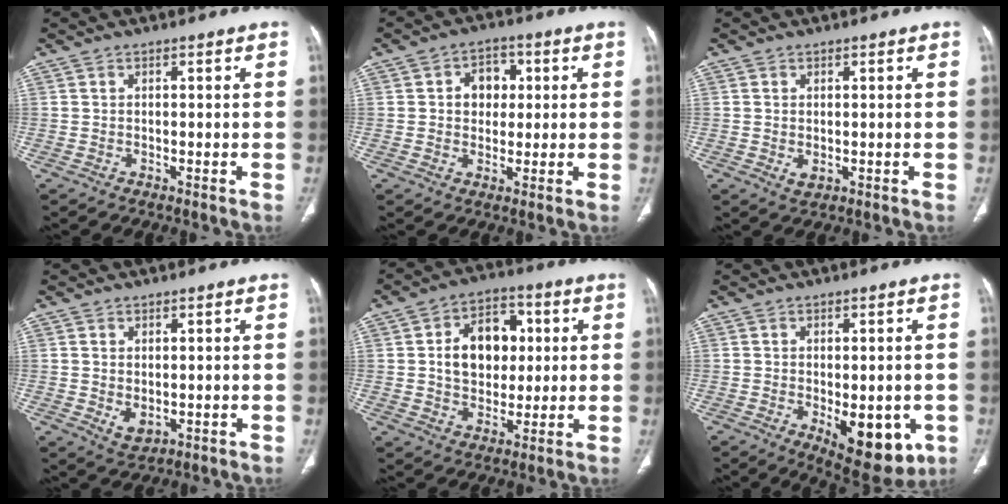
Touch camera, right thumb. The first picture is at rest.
{"total": 6.3, "force": [1.2, 5.1, 3.6], "torque": [-0.018, 0.004, 0.014]}
{"total": 1.8, "force": [-0.2, 1.2, 1.3], "torque": [-0.024, -0.005, 0.003]}
{"total": 3.3, "force": [-0.2, 2.2, 2.4], "torque": [-0.036, -0.008, 0.010]}
{"total": 13.0, "force": [2.0, 9.4, 8.8], "torque": [-0.096, 0.008, 0.033]}
{"total": 12.2, "force": [-3.5, 6.0, 10.0], "torque": [-0.101, -0.009, -0.033]}